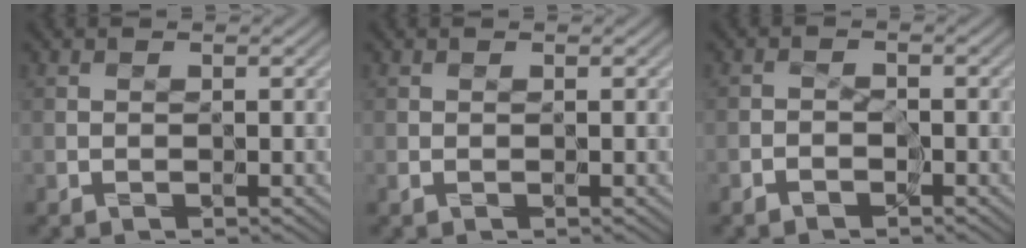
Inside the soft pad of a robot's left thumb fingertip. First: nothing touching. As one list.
[{"total": 0.0}, {"total": 1.1, "force": [-0.9, 0.4, 0.4], "torque": [-0.007, 0.005, -0.021]}]